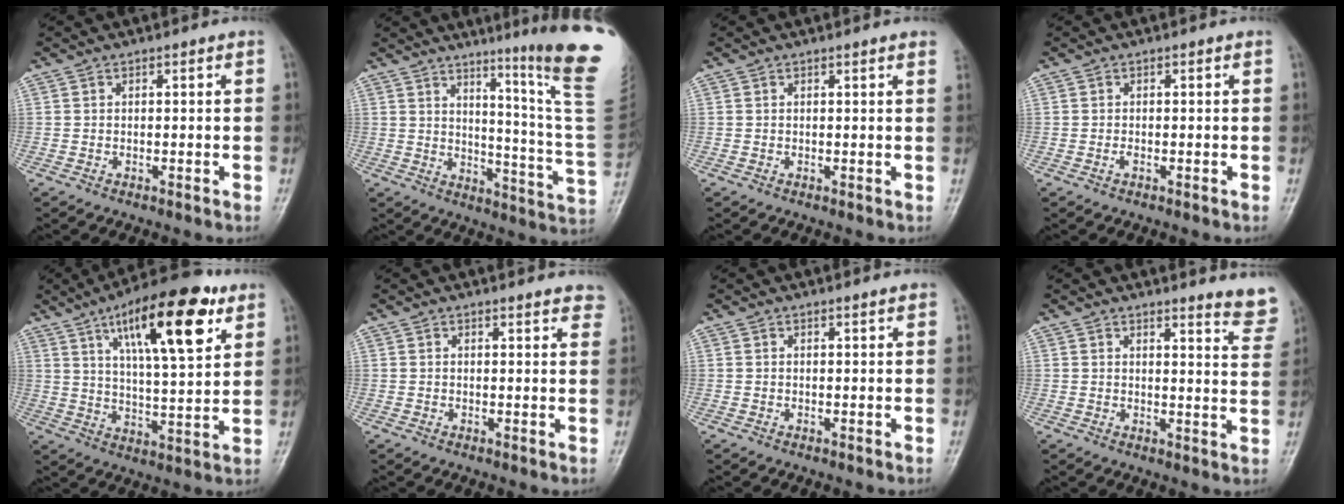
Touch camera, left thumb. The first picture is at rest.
{"total": 21.1, "force": [12.9, -0.4, 16.7], "torque": [-0.199, -0.111, 0.172]}
{"total": 2.0, "force": [1.7, 0.0, 1.0], "torque": [-0.010, -0.001, 0.010]}
{"total": 0.7, "force": [-0.3, 0.3, 0.5], "torque": [-0.011, 0.000, -0.006]}
{"total": 19.5, "force": [9.6, 6.0, 15.9], "torque": [-0.224, -0.031, 0.153]}
{"total": 4.8, "force": [4.4, 1.4, 1.4], "torque": [0.009, -0.017, 0.036]}
{"total": 0.9, "force": [0.8, 0.1, 0.4], "torque": [-0.005, -0.002, 0.012]}
{"total": 6.6, "force": [6.2, 0.8, 2.0], "torque": [-0.003, -0.056, 0.057]}